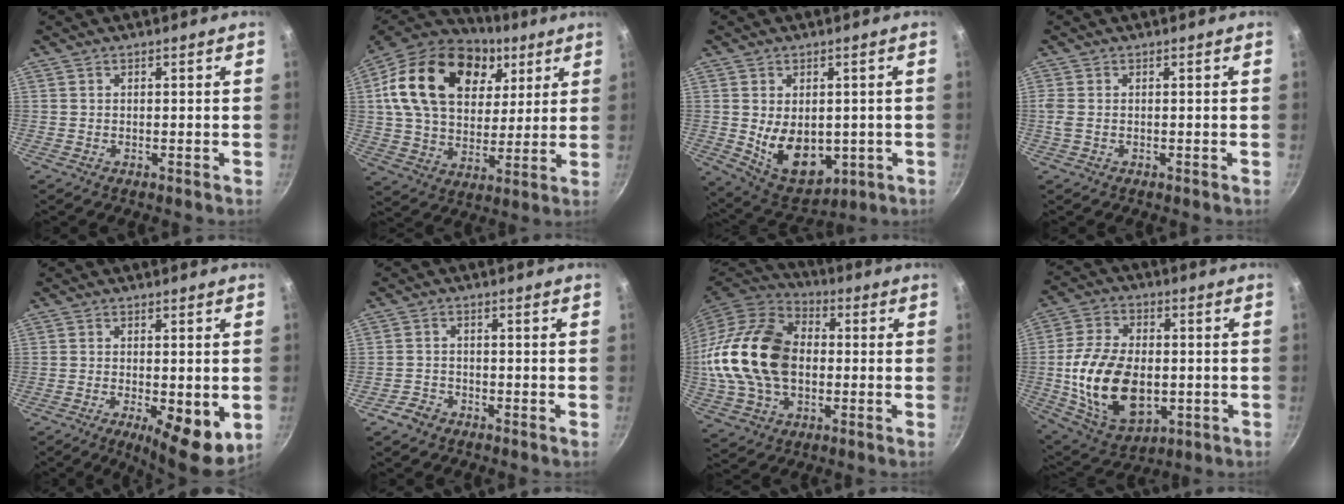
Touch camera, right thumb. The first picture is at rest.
{"total": 26.5, "force": [9.6, 17.8, 17.1], "torque": [-0.289, -0.008, 0.160]}
{"total": 12.7, "force": [-1.0, 8.6, 9.3], "torque": [-0.116, -0.019, 0.013]}
{"total": 1.6, "force": [-0.1, 0.9, 1.3], "torque": [-0.032, 0.000, -0.003]}
{"total": 10.4, "force": [-2.9, 3.3, 9.4], "torque": [-0.127, -0.006, -0.034]}
{"total": 3.2, "force": [-2.3, 2.0, 0.8], "torque": [-0.012, 0.027, -0.041]}
{"total": 23.3, "force": [0.0, 16.1, 16.8], "torque": [-0.313, 0.031, 0.000]}
{"total": 20.0, "force": [-2.3, 12.7, 15.4], "torque": [-0.273, 0.008, -0.025]}